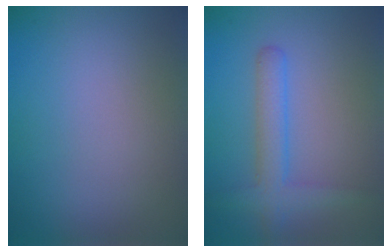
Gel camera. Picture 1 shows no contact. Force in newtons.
{"total": 3.1, "press": 3.1, "slide": 0.1}